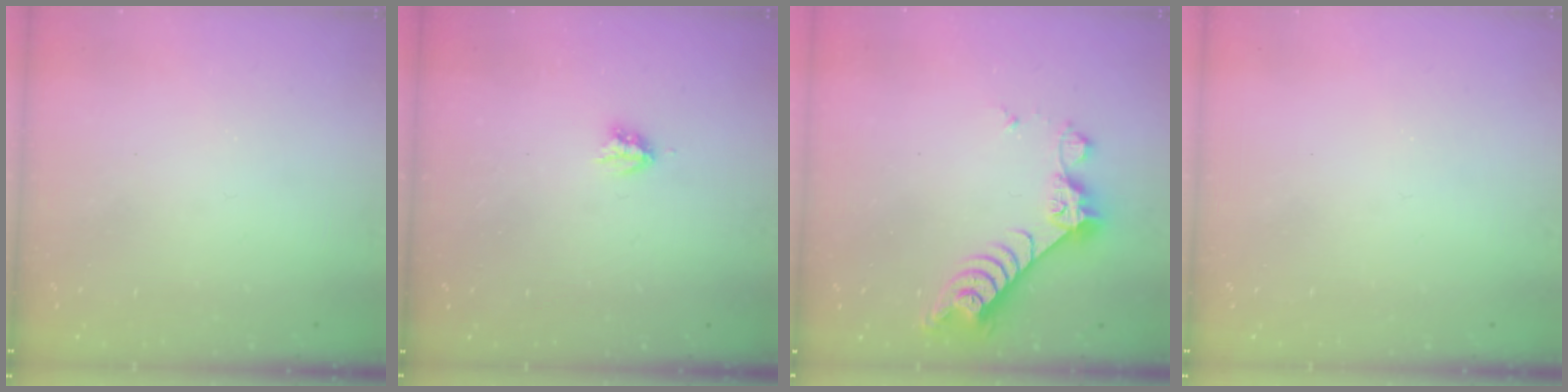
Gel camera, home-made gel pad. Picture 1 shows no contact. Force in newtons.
{"total": 2.9, "press": 2.9, "slide": 0.5}
{"total": 8.1, "press": 8.1, "slide": 0.7}
{"total": 0.0}